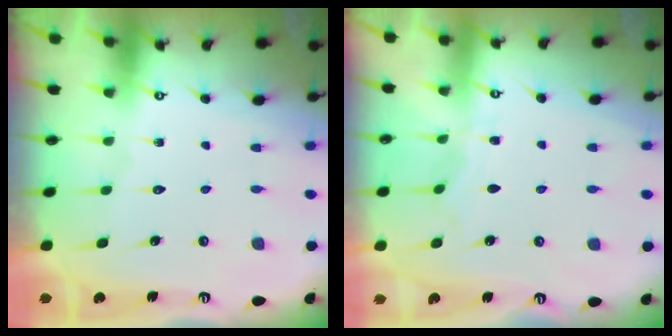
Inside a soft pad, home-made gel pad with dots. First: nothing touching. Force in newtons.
{"total": 3.7, "press": 3.7, "slide": 0.5}